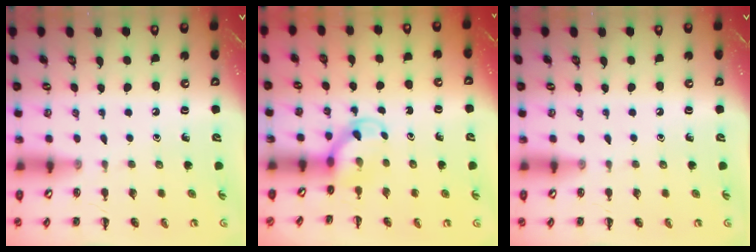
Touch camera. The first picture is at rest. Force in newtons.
{"total": 3.5, "press": 3.3, "slide": 1.4}
{"total": 0.0}